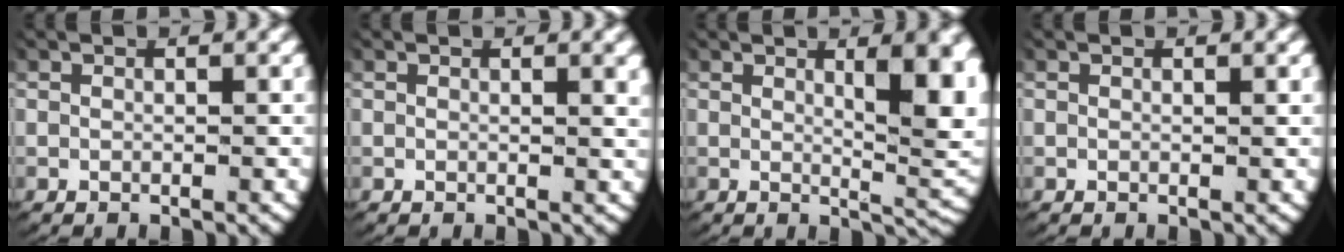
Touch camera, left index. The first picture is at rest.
{"total": 0.9, "force": [0.5, -0.2, 0.7], "torque": [-0.012, -0.005, 0.010]}
{"total": 6.2, "force": [1.3, 2.0, 5.7], "torque": [-0.074, -0.020, 0.030]}
{"total": 0.0}